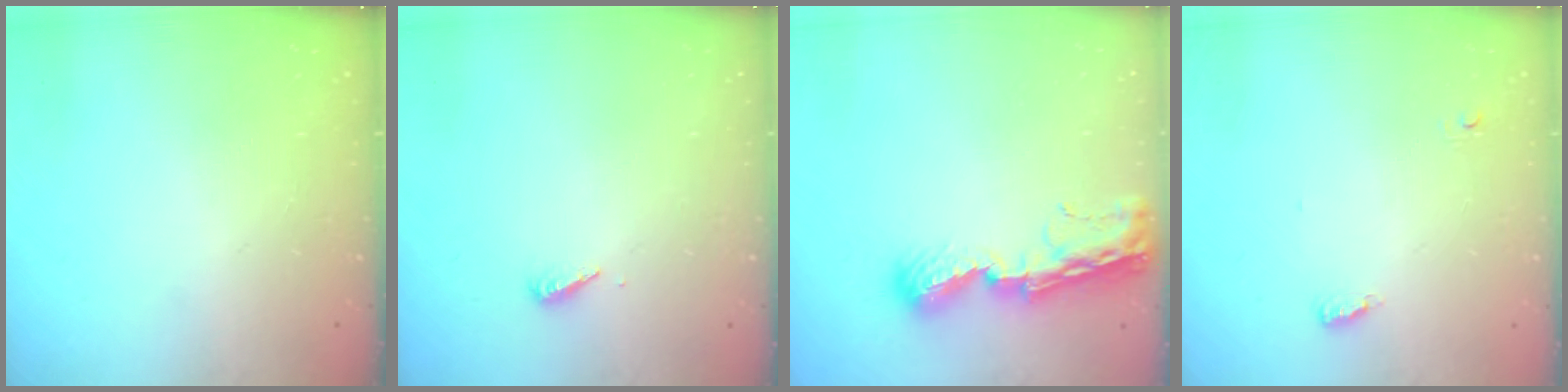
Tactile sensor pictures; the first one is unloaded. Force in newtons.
{"total": 2.8, "press": 2.8, "slide": 0.2}
{"total": 9.8, "press": 9.7, "slide": 1.0}
{"total": 3.7, "press": 3.5, "slide": 1.2}